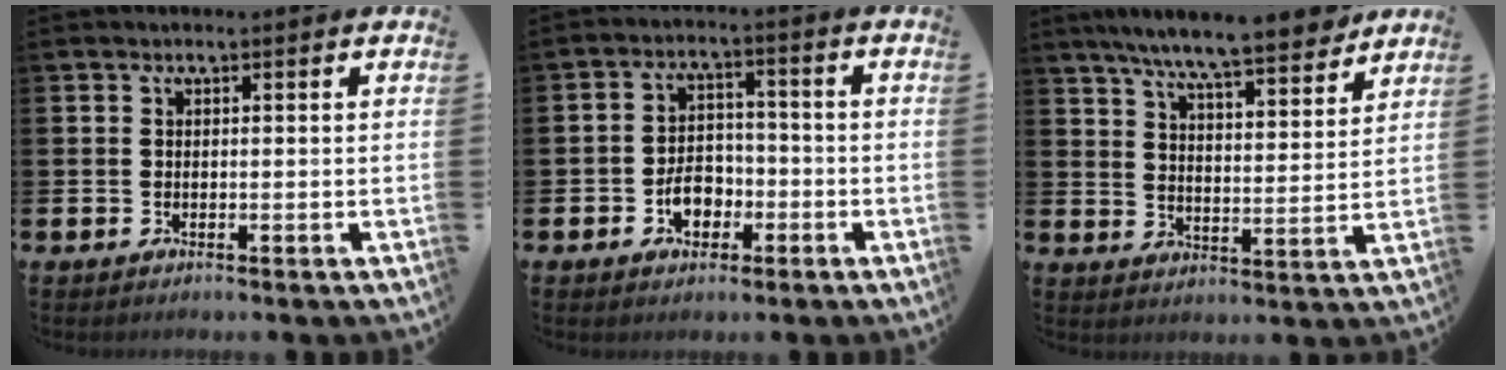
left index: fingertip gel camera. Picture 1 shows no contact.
{"total": 4.6, "force": [-1.9, 3.3, 2.6], "torque": [-0.034, 0.004, -0.041]}
{"total": 8.9, "force": [8.2, 0.4, 3.4], "torque": [-0.077, -0.050, 0.141]}